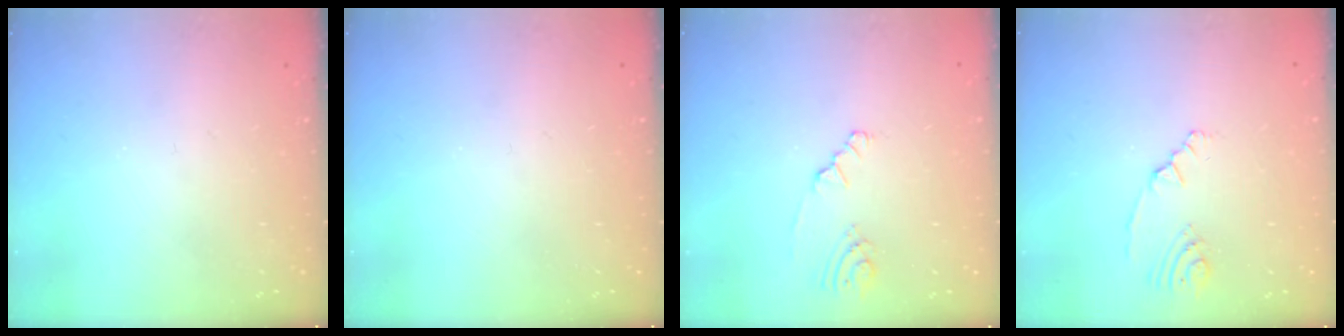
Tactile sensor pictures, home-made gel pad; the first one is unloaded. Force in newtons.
{"total": 0.0}
{"total": 2.8, "press": 2.8, "slide": 0.5}
{"total": 2.5, "press": 2.2, "slide": 1.1}